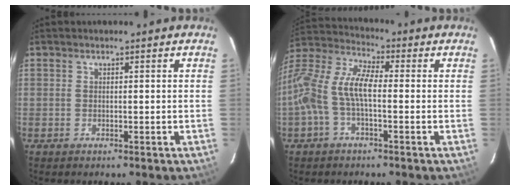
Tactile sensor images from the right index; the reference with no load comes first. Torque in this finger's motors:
{"motor_torque": [0.45, -0.16, 0.35, 0.21]}